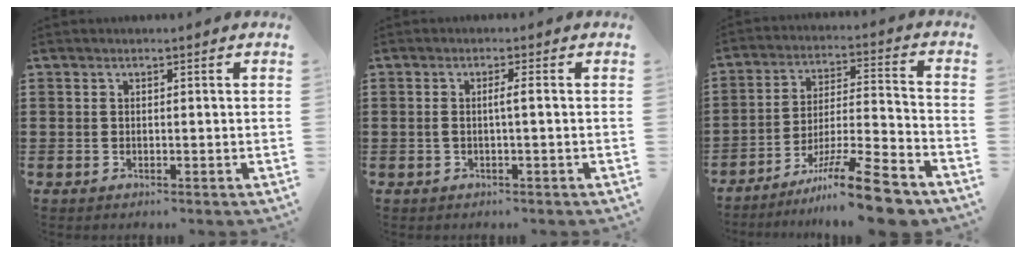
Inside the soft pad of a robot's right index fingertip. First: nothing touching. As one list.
[{"total": 1.9, "force": [-0.3, -0.1, 1.8], "torque": [-0.034, -0.001, -0.008]}, {"total": 13.2, "force": [-10.2, 1.0, 8.2], "torque": [-0.118, 0.037, -0.186]}]